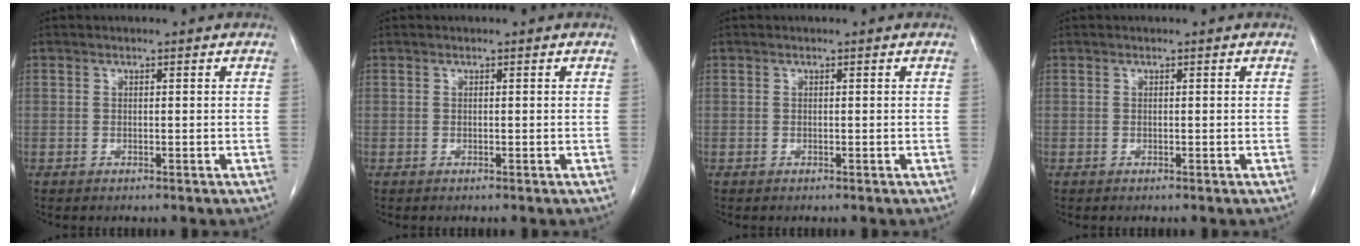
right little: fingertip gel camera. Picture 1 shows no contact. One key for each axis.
{"total": 0.0}
{"total": 0.0}
{"total": 0.0}